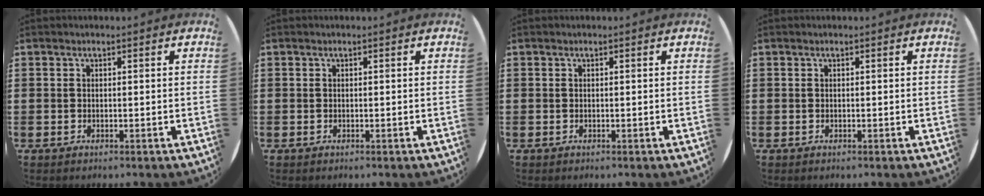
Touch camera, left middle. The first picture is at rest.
{"total": 0.0}
{"total": 0.0}
{"total": 0.0}